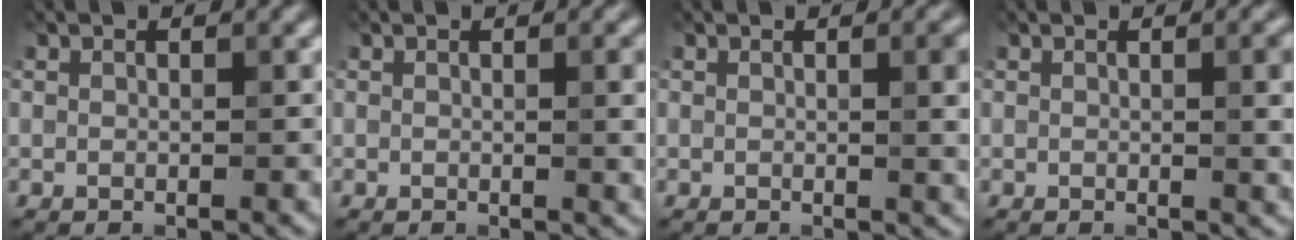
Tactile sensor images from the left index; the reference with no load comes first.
{"total": 3.4, "force": [0.3, 1.1, 3.3], "torque": [-0.031, 0.005, 0.001]}
{"total": 4.9, "force": [0.5, 1.8, 4.6], "torque": [-0.039, 0.008, 0.007]}
{"total": 4.4, "force": [0.4, 1.5, 4.2], "torque": [-0.039, 0.007, 0.003]}